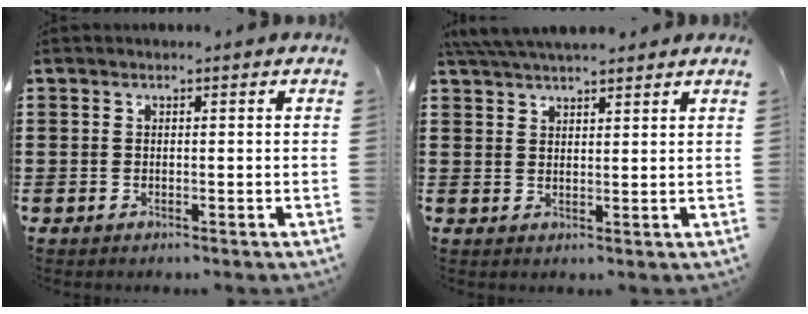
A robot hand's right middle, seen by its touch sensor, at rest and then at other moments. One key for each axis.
{"total": 4.2, "fx": 3.9, "fy": 0.4, "fz": 1.5, "tx": -0.039, "ty": -0.001, "tz": 0.073}